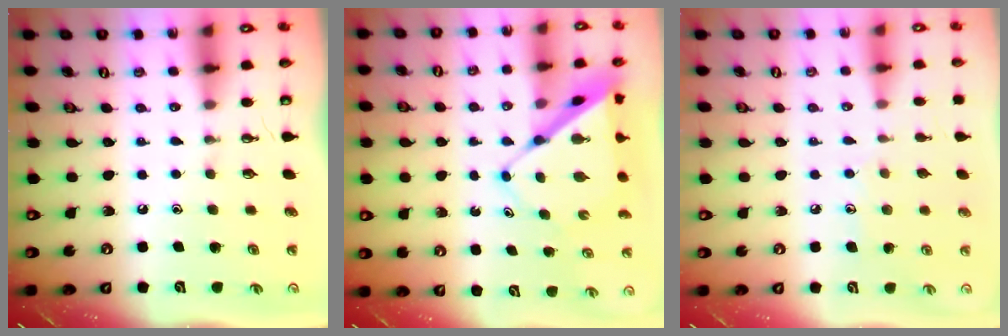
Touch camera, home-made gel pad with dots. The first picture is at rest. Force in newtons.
{"total": 9.3, "press": 9.3, "slide": 0.6}
{"total": 7.4, "press": 7.4, "slide": 0.4}